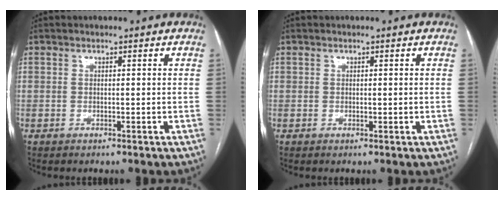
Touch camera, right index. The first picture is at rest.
{"total": 0.6, "force": [0.1, 0.3, 0.5], "torque": [-0.009, -0.002, 0.003]}